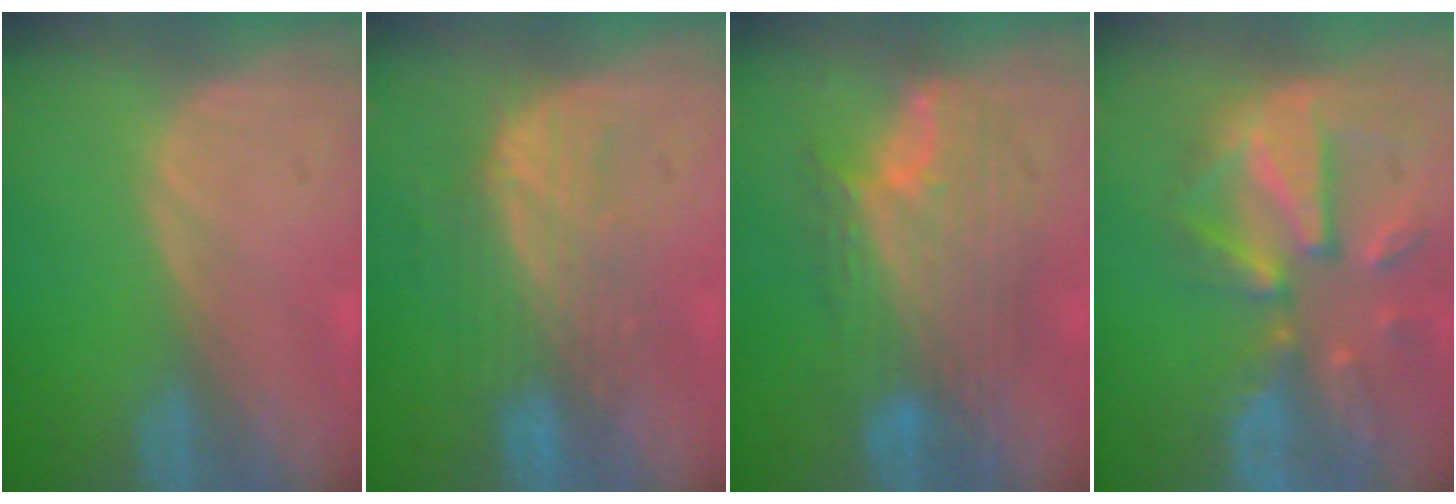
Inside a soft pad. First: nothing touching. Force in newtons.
{"total": 7.2, "press": 7.0, "slide": 1.5}
{"total": 9.8, "press": 9.8, "slide": 0.6}
{"total": 12.0, "press": 10.4, "slide": 6.0}